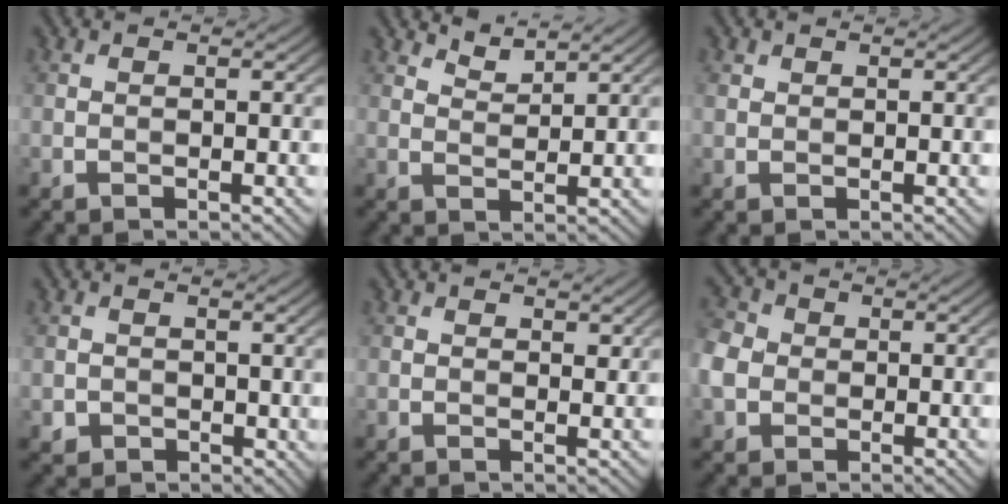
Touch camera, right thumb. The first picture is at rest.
{"total": 2.6, "force": [2.4, 0.5, 0.8], "torque": [-0.018, -0.002, 0.051]}
{"total": 0.9, "force": [0.6, 0.7, 0.3], "torque": [-0.008, 0.002, 0.011]}
{"total": 1.5, "force": [0.1, 1.5, 0.2], "torque": [-0.008, -0.009, 0.000]}
{"total": 1.2, "force": [0.9, 0.6, 0.6], "torque": [-0.008, 0.000, 0.015]}
{"total": 5.4, "force": [-0.7, 4.5, 2.7], "torque": [-0.088, 0.005, -0.031]}